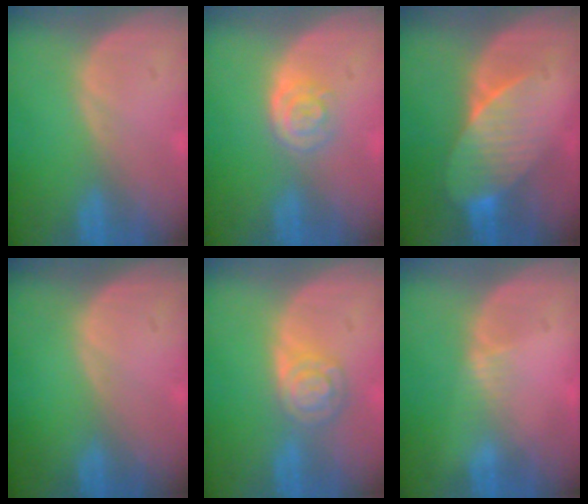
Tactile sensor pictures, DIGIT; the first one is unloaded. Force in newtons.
{"total": 3.3, "press": 3.3, "slide": 0.3}
{"total": 7.4, "press": 6.9, "slide": 2.8}
{"total": 0.0}
{"total": 5.3, "press": 4.7, "slide": 2.6}
{"total": 1.3, "press": 1.1, "slide": 0.8}